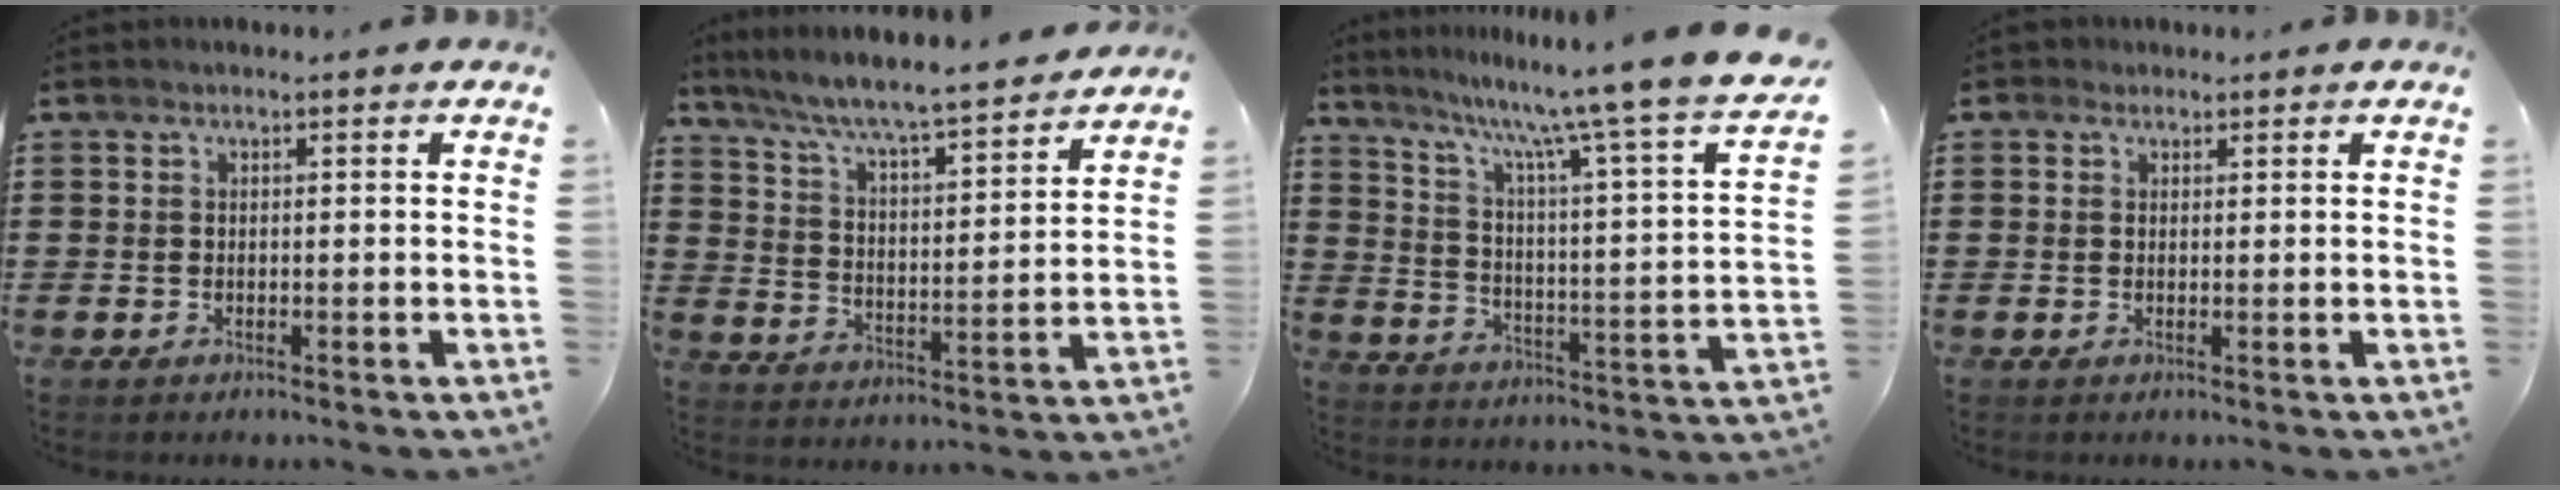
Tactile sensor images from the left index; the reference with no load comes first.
{"total": 6.3, "force": [5.8, -0.2, 2.4], "torque": [-0.072, -0.046, 0.093]}
{"total": 10.7, "force": [8.8, -0.9, 5.9], "torque": [-0.122, -0.080, 0.130]}
{"total": 1.2, "force": [0.9, 0.8, 0.0], "torque": [-0.004, 0.007, 0.017]}